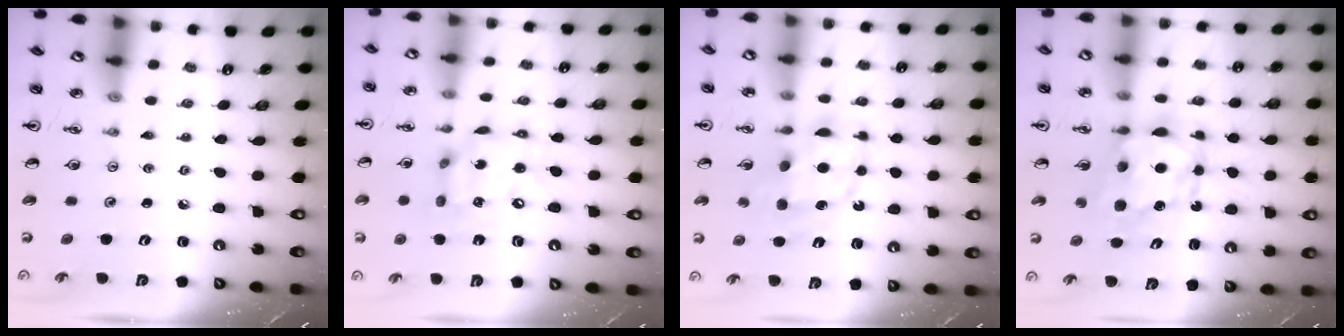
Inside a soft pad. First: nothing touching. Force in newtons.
{"total": 14.0, "press": 13.9, "slide": 1.5}
{"total": 11.3, "press": 11.3, "slide": 1.4}
{"total": 9.2, "press": 9.2, "slide": 0.7}